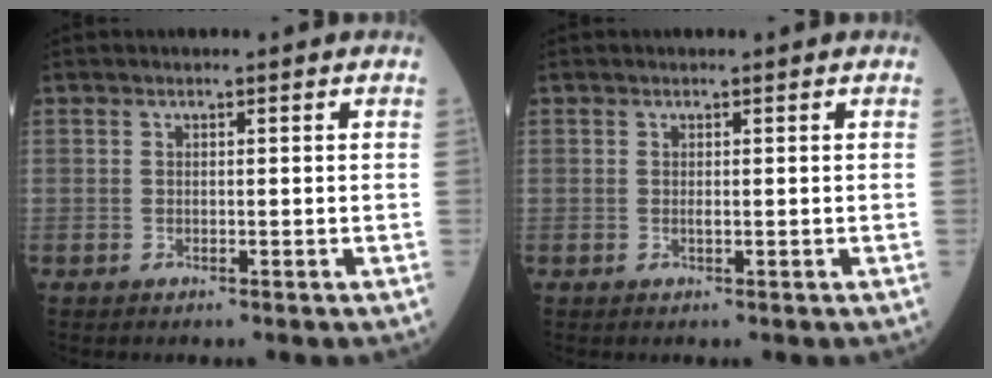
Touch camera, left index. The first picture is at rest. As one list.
[{"total": 0.5, "force": [0.2, 0.1, 0.5], "torque": [-0.012, 0.001, 0.002]}]